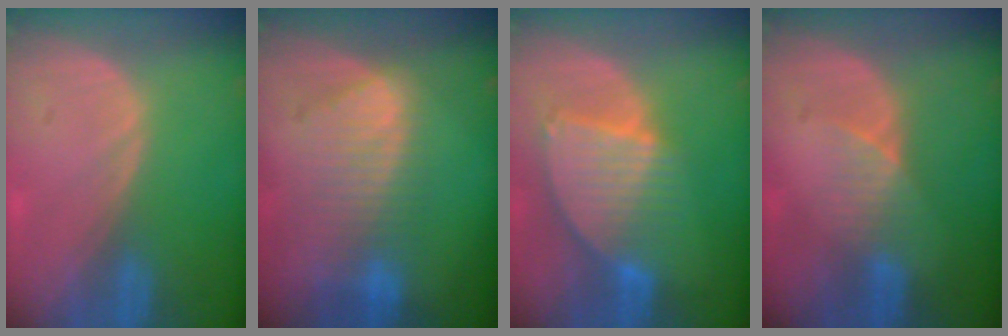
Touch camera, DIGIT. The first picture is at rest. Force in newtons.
{"total": 8.1, "press": 7.6, "slide": 3.0}
{"total": 8.7, "press": 7.5, "slide": 4.4}
{"total": 3.6, "press": 3.3, "slide": 1.4}